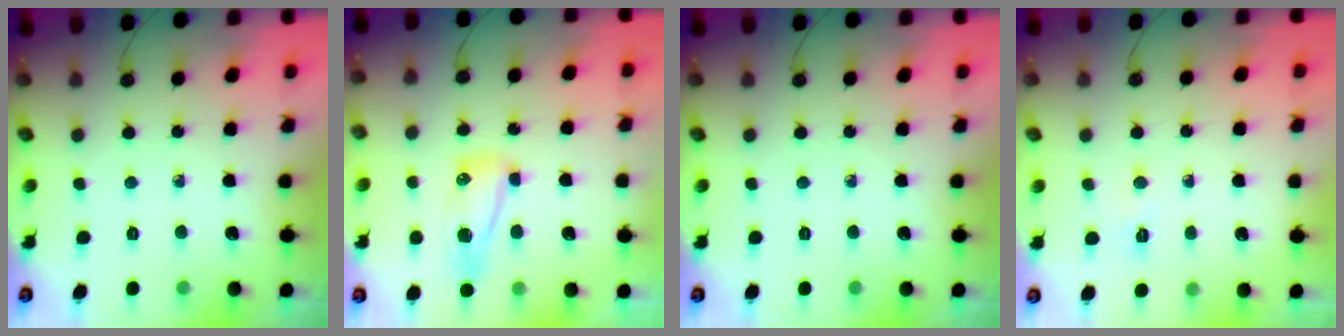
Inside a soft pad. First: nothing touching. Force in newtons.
{"total": 8.0, "press": 7.9, "slide": 0.9}
{"total": 0.0}
{"total": 14.2, "press": 5.3, "slide": 13.2}